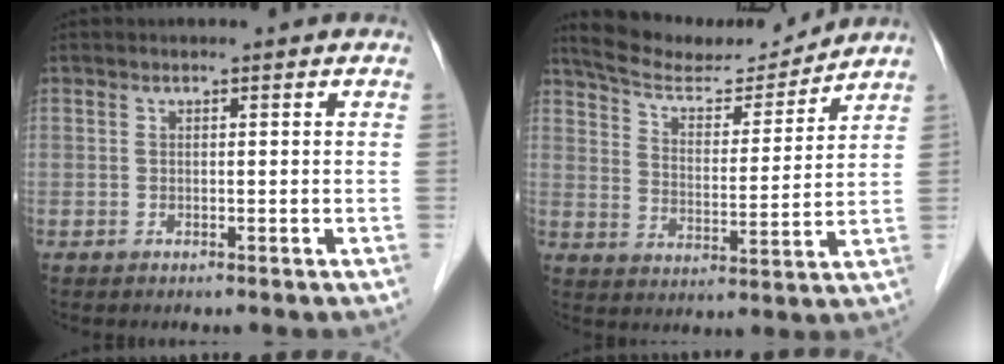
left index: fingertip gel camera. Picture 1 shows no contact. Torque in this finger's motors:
{"motor_torque": [0.54, -0.80, 0.06, 0.00]}